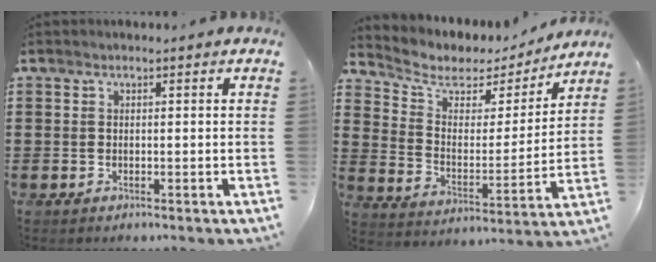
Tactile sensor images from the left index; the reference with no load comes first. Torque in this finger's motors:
{"motor_torque": [0.00, -0.54, 0.26, 0.06]}